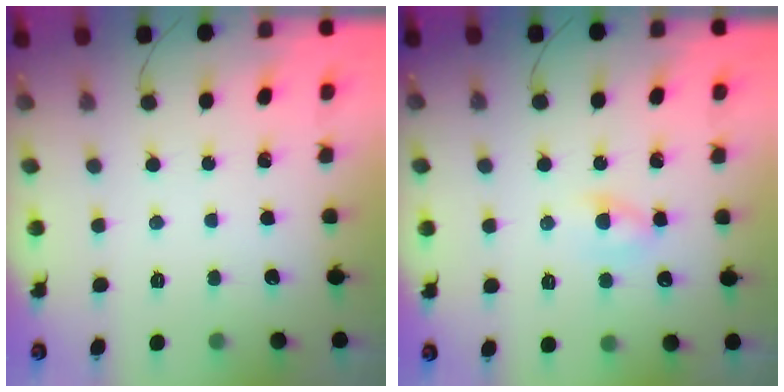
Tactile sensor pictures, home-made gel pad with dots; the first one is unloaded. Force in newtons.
{"total": 3.3, "press": 3.1, "slide": 1.1}